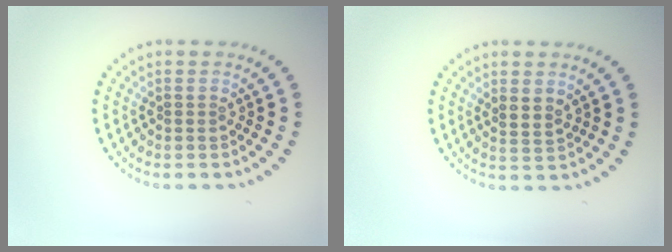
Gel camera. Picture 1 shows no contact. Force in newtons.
{"total": 1.5, "press": 1.3, "slide": 0.9}